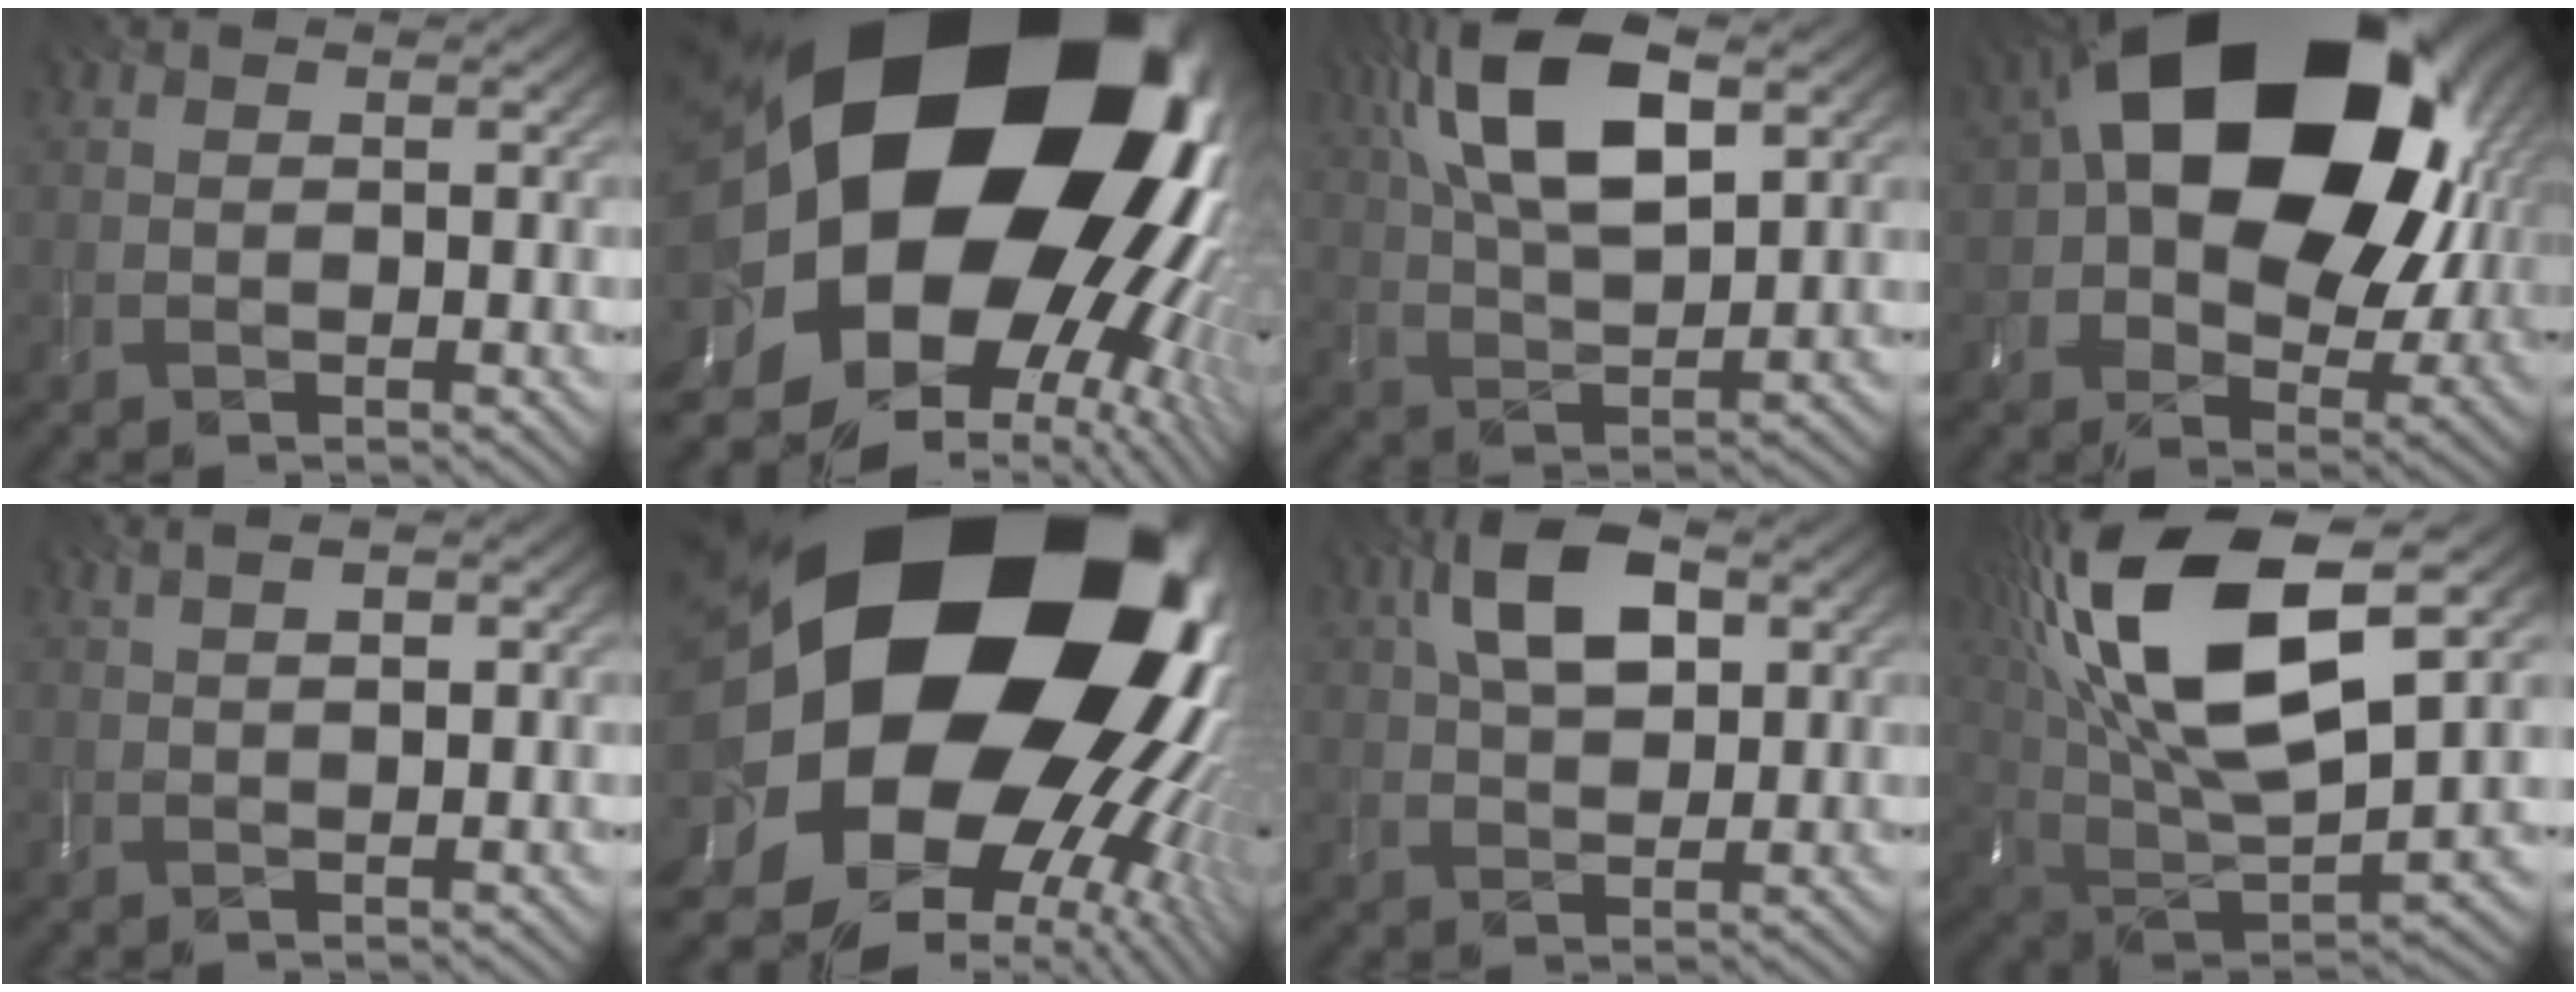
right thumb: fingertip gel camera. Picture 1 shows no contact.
{"total": 25.0, "force": [2.1, 18.9, 16.2], "torque": [-0.262, -0.081, 0.017]}
{"total": 14.1, "force": [5.7, 6.2, 11.3], "torque": [-0.238, 0.014, 0.104]}
{"total": 22.0, "force": [5.4, 14.7, 15.4], "torque": [-0.276, 0.000, 0.109]}
{"total": 2.8, "force": [1.4, 0.7, 2.3], "torque": [-0.039, -0.001, 0.025]}
{"total": 25.3, "force": [4.5, 19.5, 15.4], "torque": [-0.280, -0.092, 0.069]}
{"total": 8.5, "force": [2.9, 4.6, 6.6], "torque": [-0.135, 0.012, 0.045]}
{"total": 20.6, "force": [8.1, 9.5, 16.4], "torque": [-0.372, 0.037, 0.147]}